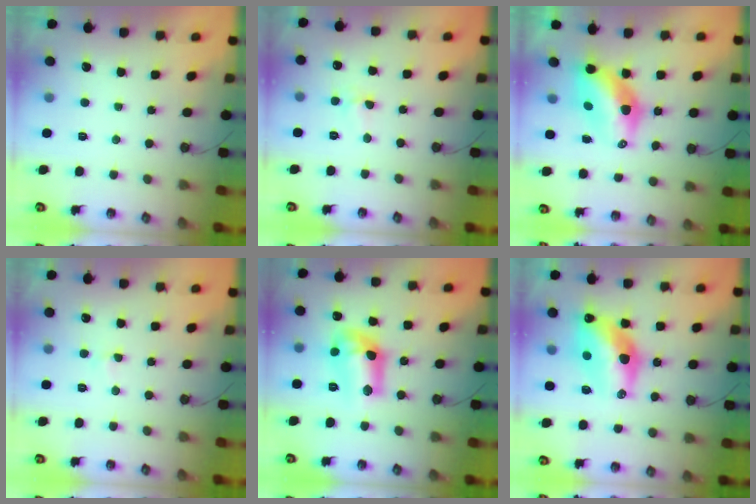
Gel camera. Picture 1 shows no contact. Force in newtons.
{"total": 3.6, "press": 3.6, "slide": 0.4}
{"total": 10.7, "press": 10.6, "slide": 0.9}
{"total": 2.8, "press": 2.8, "slide": 0.5}
{"total": 14.2, "press": 13.6, "slide": 4.0}
{"total": 14.6, "press": 14.6, "slide": 1.3}